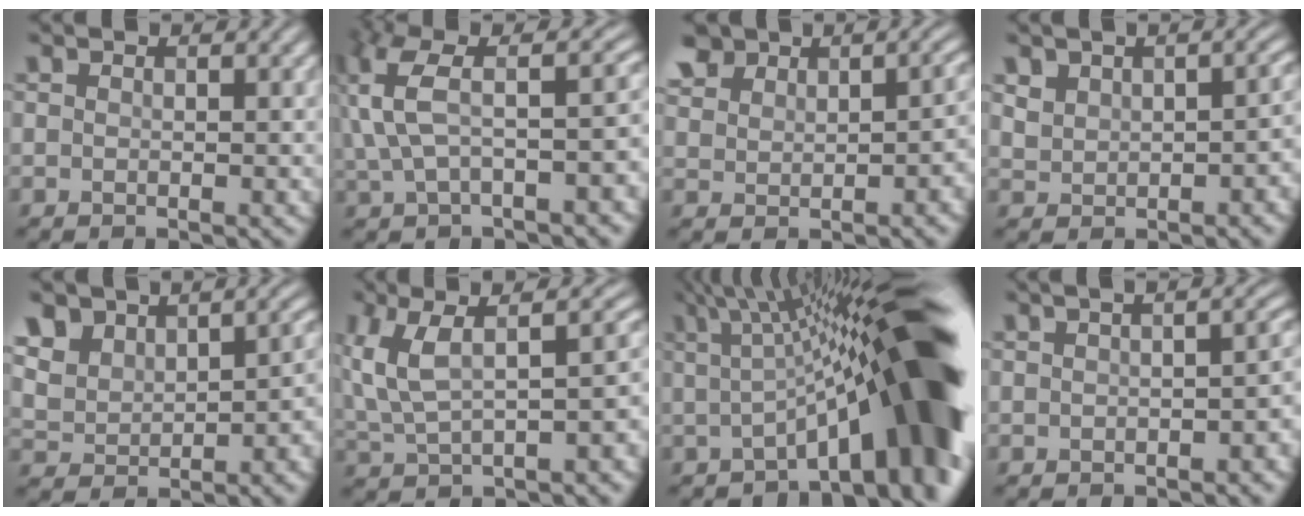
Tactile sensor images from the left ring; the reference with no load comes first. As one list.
[{"total": 8.8, "force": [0.8, 4.4, 7.5], "torque": [-0.156, 0.013, 0.009]}, {"total": 4.5, "force": [2.1, 3.2, 2.4], "torque": [-0.038, 0.003, 0.041]}, {"total": 5.1, "force": [1.3, 3.4, 3.5], "torque": [-0.046, 0.000, 0.029]}, {"total": 6.9, "force": [2.7, 4.7, 4.2], "torque": [-0.072, 0.001, 0.053]}, {"total": 9.9, "force": [1.6, 4.9, 8.4], "torque": [-0.173, 0.003, 0.039]}, {"total": 14.2, "force": [-0.4, 3.0, 13.9], "torque": [-0.168, 0.029, -0.006]}, {"total": 4.7, "force": [-0.3, 2.1, 4.2], "torque": [-0.031, 0.008, 0.002]}]